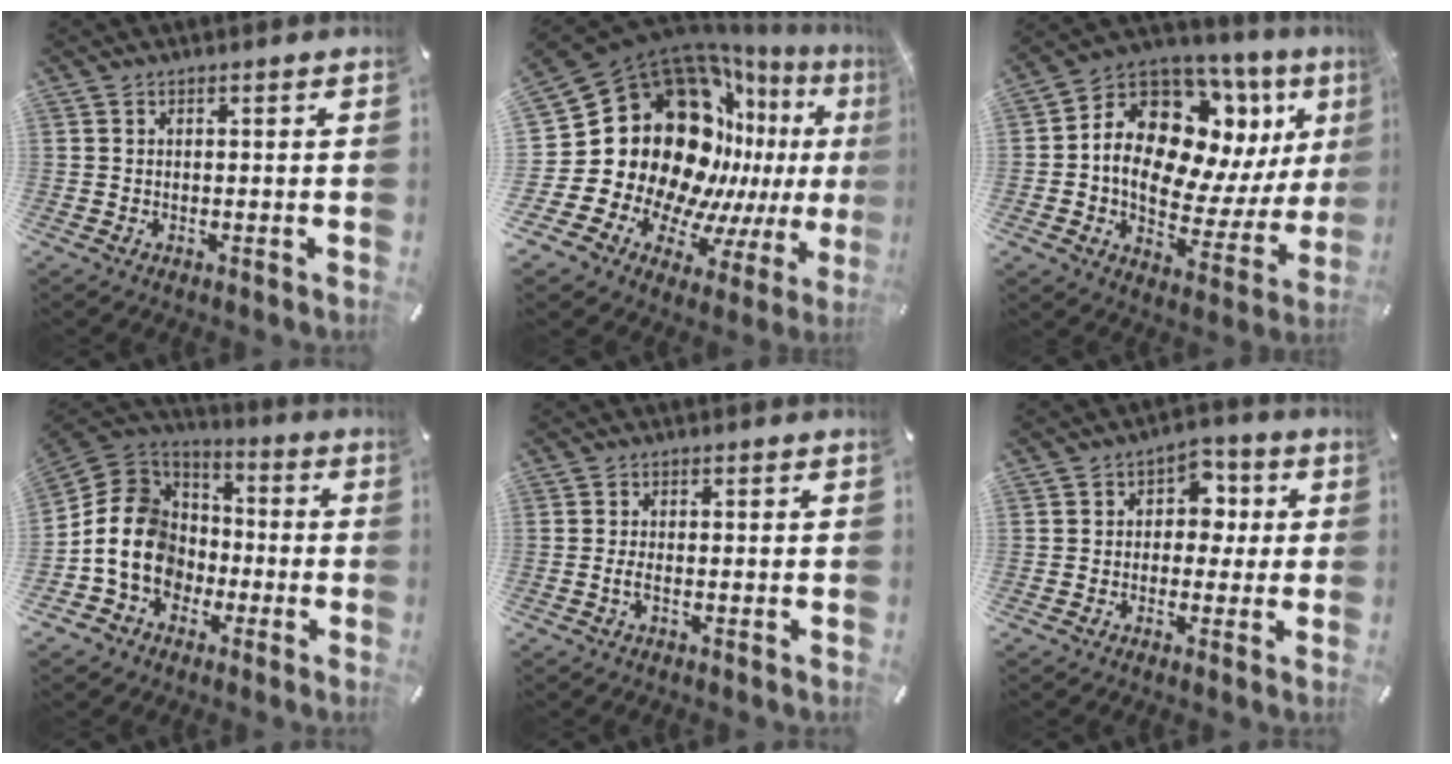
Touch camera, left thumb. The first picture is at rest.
{"total": 31.0, "force": [4.7, 23.2, 20.0], "torque": [-0.353, -0.112, 0.155]}
{"total": 16.1, "force": [5.4, 11.4, 10.0], "torque": [-0.165, -0.060, 0.094]}
{"total": 15.4, "force": [-4.0, 13.3, 6.6], "torque": [-0.143, 0.030, -0.074]}
{"total": 2.0, "force": [-0.6, 0.6, 1.8], "torque": [-0.032, 0.001, -0.011]}
{"total": 6.5, "force": [-0.3, 5.3, 3.7], "torque": [-0.046, 0.011, -0.011]}